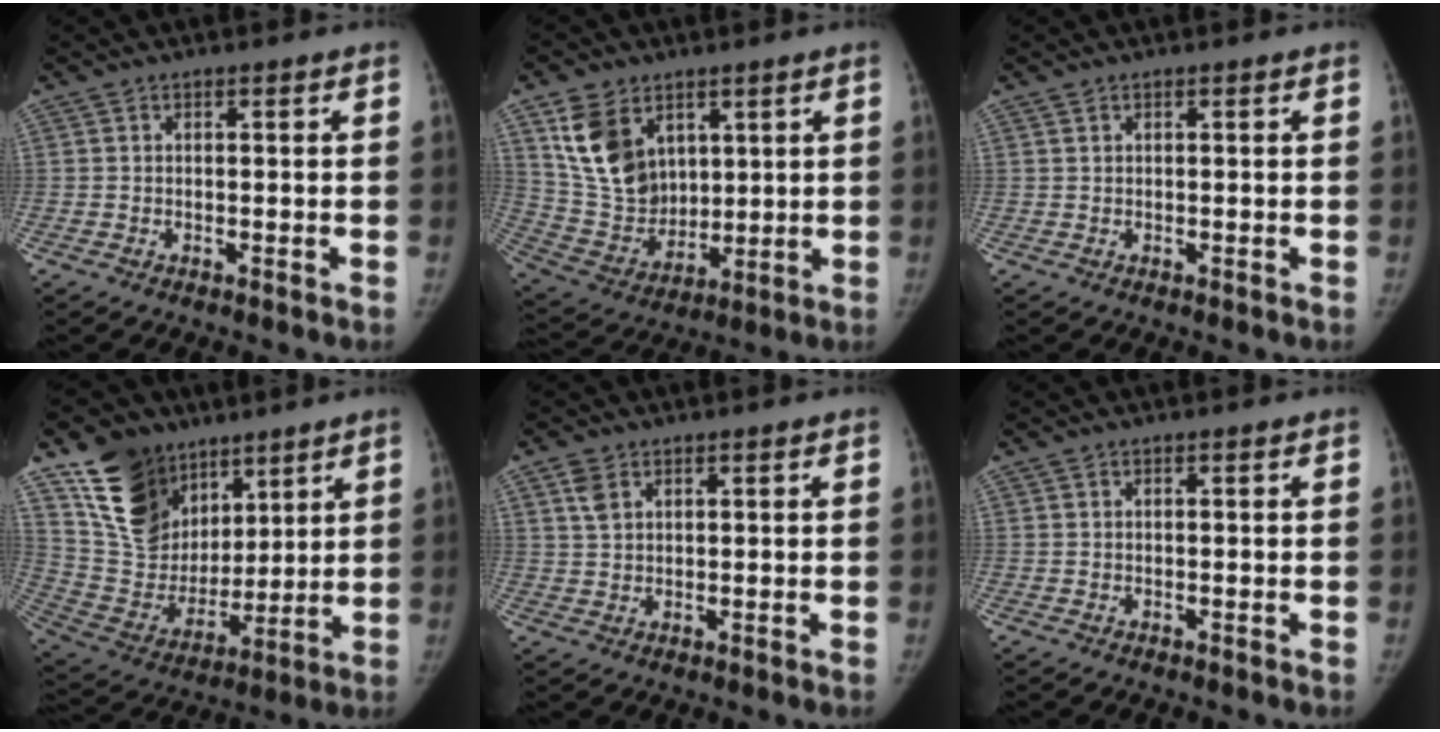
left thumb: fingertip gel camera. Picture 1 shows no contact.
{"total": 14.5, "force": [6.7, 10.3, 7.8], "torque": [-0.111, -0.033, 0.149]}
{"total": 0.0}
{"total": 19.6, "force": [11.5, 13.4, 8.5], "torque": [-0.106, -0.053, 0.223]}
{"total": 3.3, "force": [1.7, 2.1, 1.8], "torque": [-0.033, -0.001, 0.039]}
{"total": 0.0}